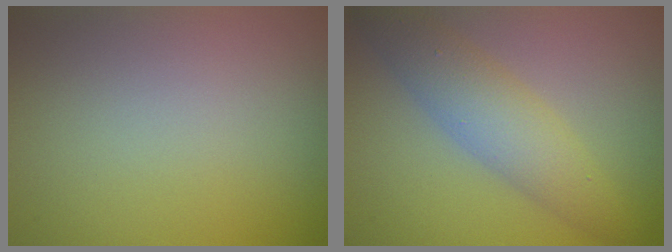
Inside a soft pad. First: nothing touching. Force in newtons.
{"total": 4.6, "press": 4.6, "slide": 0.1}